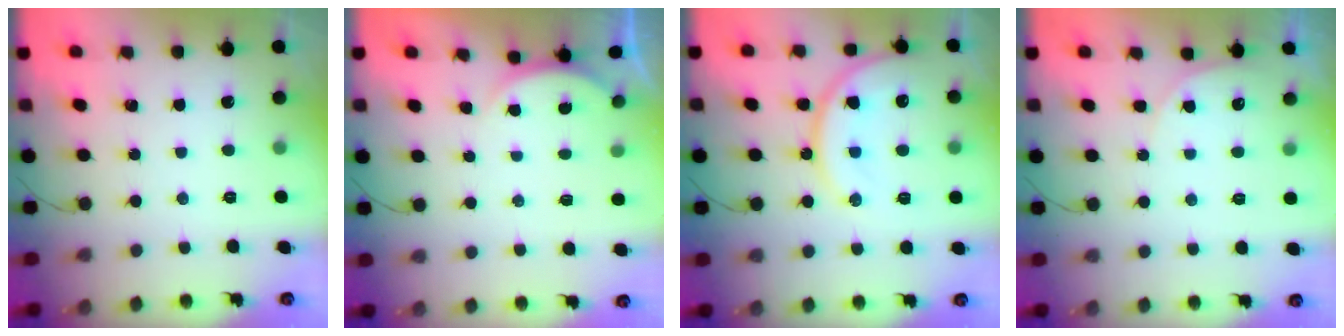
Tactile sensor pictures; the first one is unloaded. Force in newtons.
{"total": 2.4, "press": 2.4, "slide": 0.6}
{"total": 15.9, "press": 15.9, "slide": 1.4}
{"total": 4.4, "press": 4.4, "slide": 0.4}